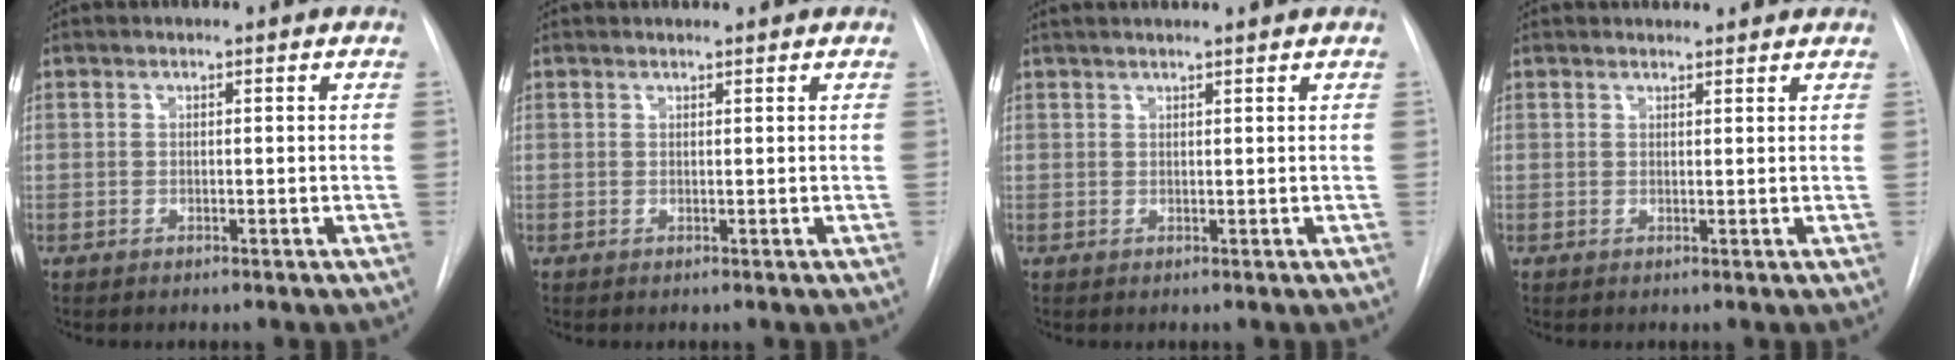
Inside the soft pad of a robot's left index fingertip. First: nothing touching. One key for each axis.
{"total": 1.2, "fx": 1.2, "fy": -0.1, "fz": 0.2, "tx": -0.003, "ty": 0.012, "tz": 0.020}
{"total": 5.0, "fx": 4.4, "fy": -0.4, "fz": 2.4, "tx": -0.032, "ty": 0.026, "tz": 0.061}
{"total": 4.4, "fx": 4.2, "fy": 0.9, "fz": 0.9, "tx": -0.012, "ty": 0.023, "tz": 0.047}